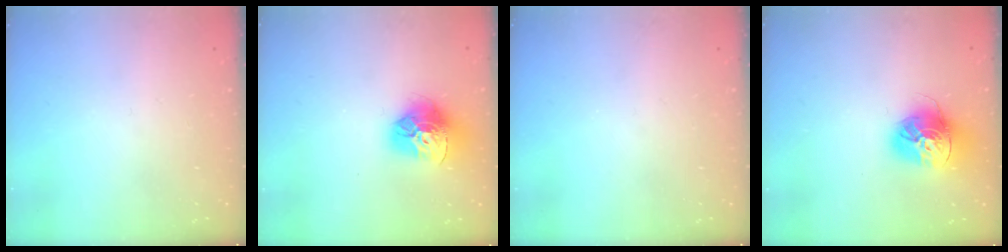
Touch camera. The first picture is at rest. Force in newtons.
{"total": 15.9, "press": 15.9, "slide": 1.6}
{"total": 0.0}
{"total": 16.2, "press": 16.1, "slide": 1.8}